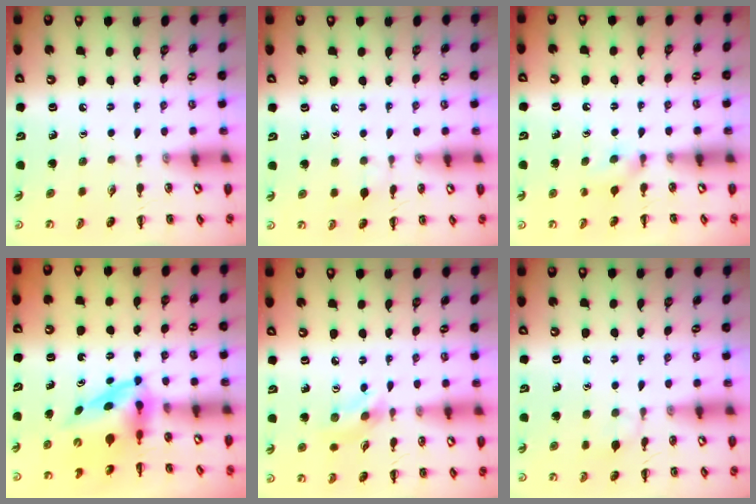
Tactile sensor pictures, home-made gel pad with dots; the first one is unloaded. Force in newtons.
{"total": 4.7, "press": 4.4, "slide": 1.6}
{"total": 4.1, "press": 3.8, "slide": 1.4}
{"total": 3.7, "press": 3.7, "slide": 0.6}
{"total": 2.6, "press": 2.6, "slide": 0.6}
{"total": 6.1, "press": 5.8, "slide": 1.9}